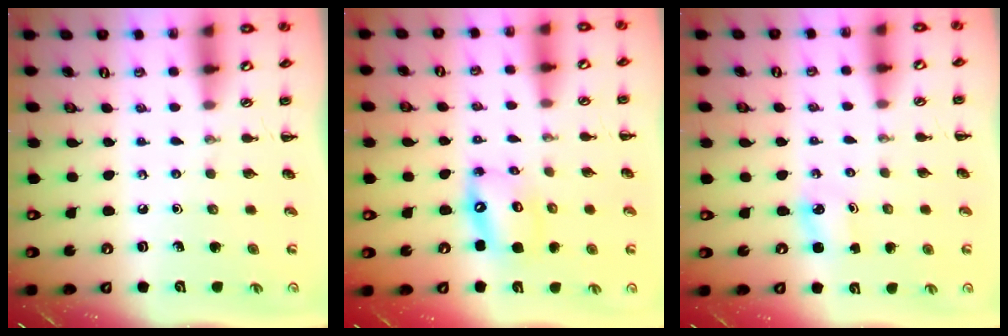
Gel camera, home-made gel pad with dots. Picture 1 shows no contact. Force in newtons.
{"total": 11.3, "press": 11.0, "slide": 2.9}
{"total": 1.9, "press": 1.8, "slide": 0.3}